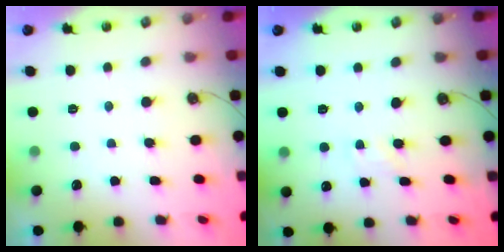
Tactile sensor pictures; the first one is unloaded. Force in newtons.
{"total": 2.4, "press": 2.4, "slide": 0.3}